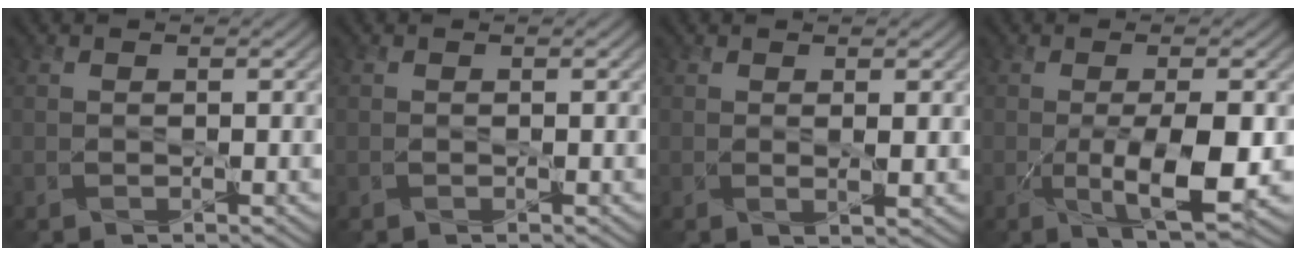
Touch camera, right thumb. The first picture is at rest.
{"total": 0.0}
{"total": 1.3, "force": [0.5, 0.2, 1.2], "torque": [-0.024, 0.002, 0.008]}
{"total": 7.5, "force": [-1.4, 2.4, 6.9], "torque": [-0.126, -0.011, -0.016]}